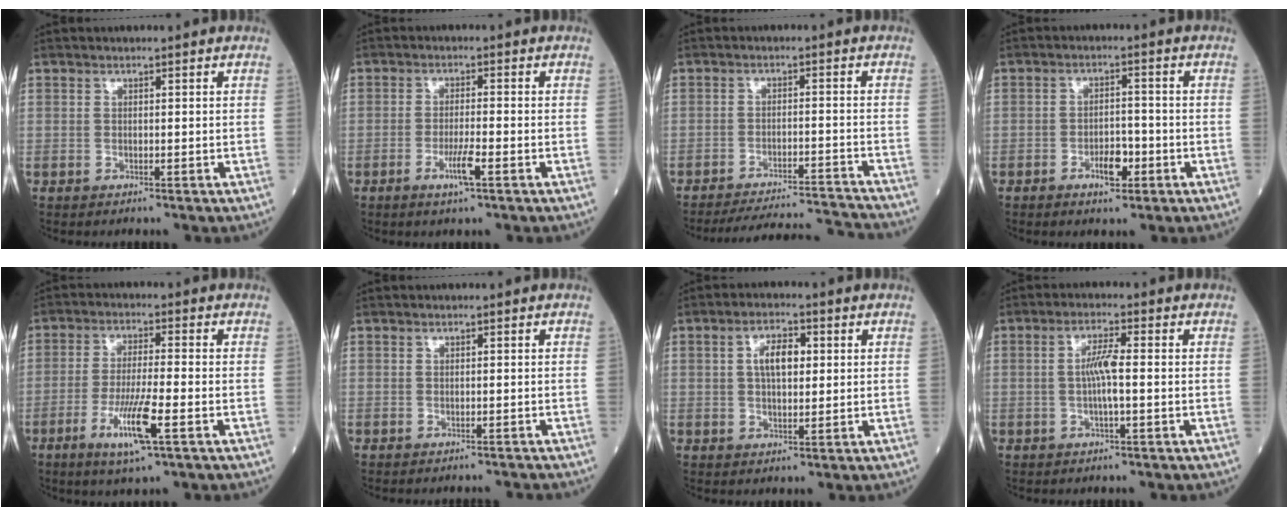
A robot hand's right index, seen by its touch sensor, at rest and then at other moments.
{"total": 3.9, "force": [-1.9, 0.1, 3.4], "torque": [-0.065, -0.006, -0.036]}
{"total": 11.8, "force": [-11.7, -1.3, 1.3], "torque": [-0.017, 0.006, -0.175]}
{"total": 4.1, "force": [-2.0, 1.8, 3.1], "torque": [-0.048, 0.004, -0.031]}
{"total": 8.4, "force": [-3.6, 0.3, 7.6], "torque": [-0.145, -0.017, -0.065]}
{"total": 1.7, "force": [-1.7, -0.4, 0.0], "torque": [0.001, -0.004, -0.020]}
{"total": 5.1, "force": [1.1, 2.2, 4.4], "torque": [-0.081, 0.011, 0.018]}
{"total": 4.2, "force": [-0.3, 0.2, 4.2], "torque": [-0.084, 0.004, -0.007]}